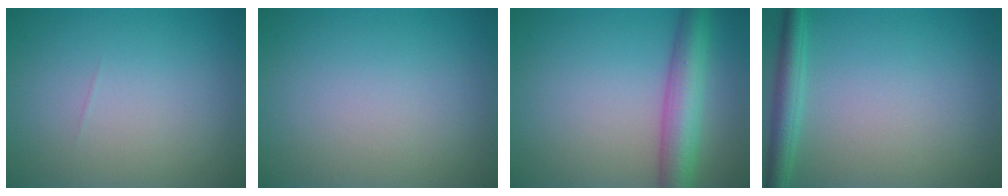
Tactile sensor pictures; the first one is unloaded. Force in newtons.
{"total": 0.0}
{"total": 5.7, "press": 5.7, "slide": 0.1}
{"total": 2.7, "press": 2.7, "slide": 0.1}